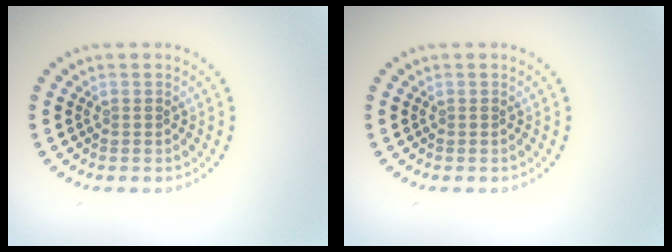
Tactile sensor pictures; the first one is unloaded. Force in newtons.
{"total": 0.0}